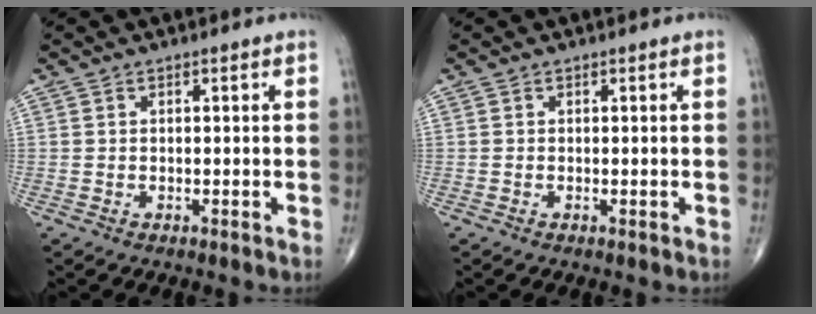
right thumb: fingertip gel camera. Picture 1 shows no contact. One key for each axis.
{"total": 0.0}